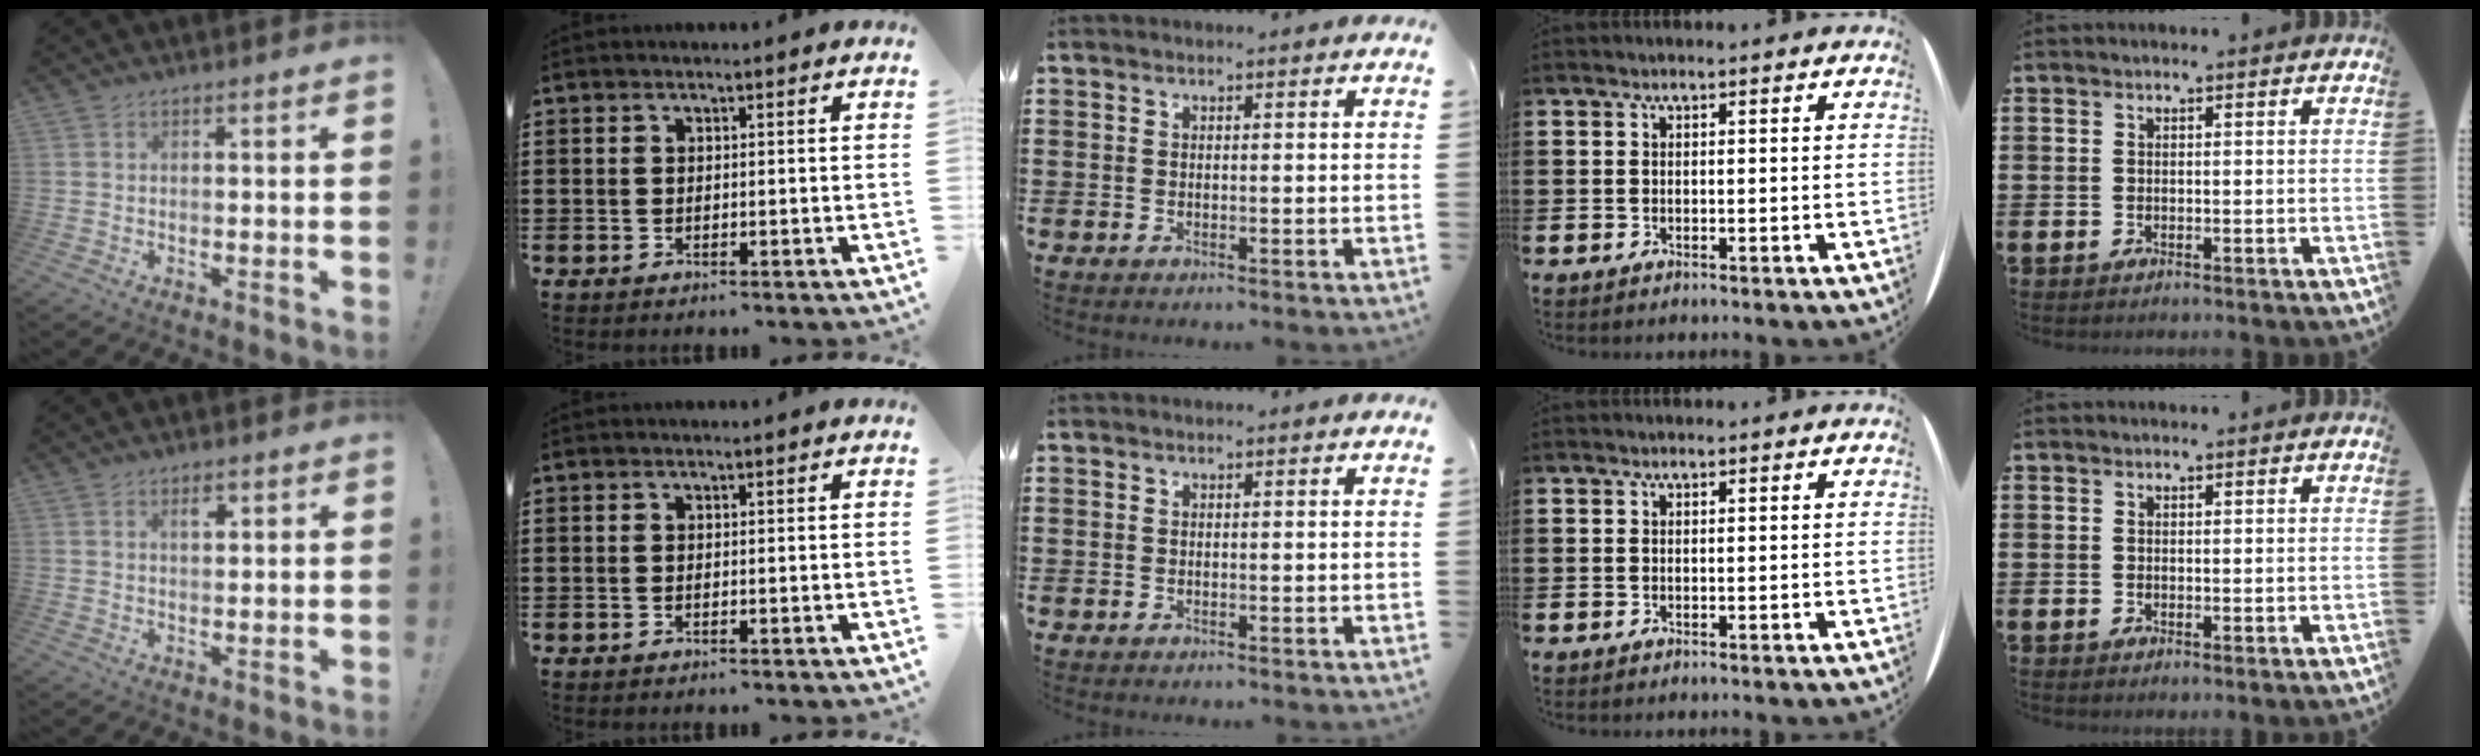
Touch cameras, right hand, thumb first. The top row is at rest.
{"thumb": {"total": 2.1, "force": [1.2, 1.0, 1.5], "torque": [-0.014, -0.005, 0.017]}}